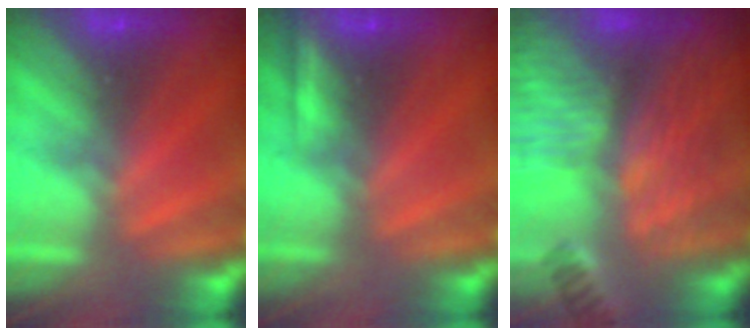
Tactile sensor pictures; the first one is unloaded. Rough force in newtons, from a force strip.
{"total": 2.2}
{"total": 7.0}